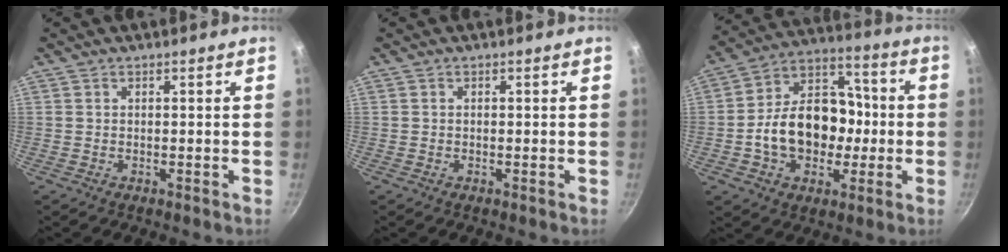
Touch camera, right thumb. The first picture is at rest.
{"total": 0.0}
{"total": 18.2, "force": [-2.4, 13.6, 11.9], "torque": [-0.157, 0.047, -0.048]}